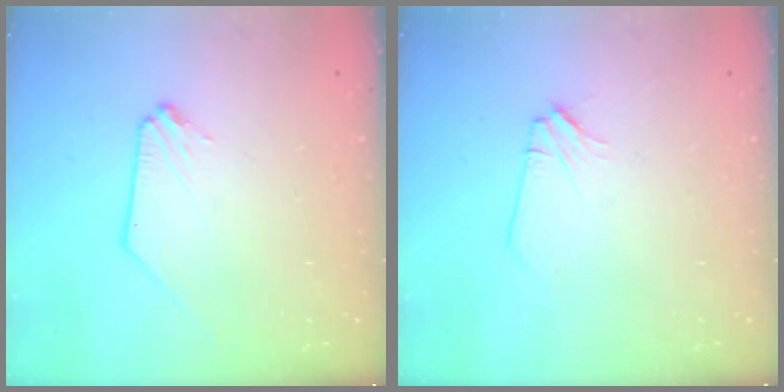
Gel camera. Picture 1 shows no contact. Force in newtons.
{"total": 1.1, "press": 1.1, "slide": 0.1}